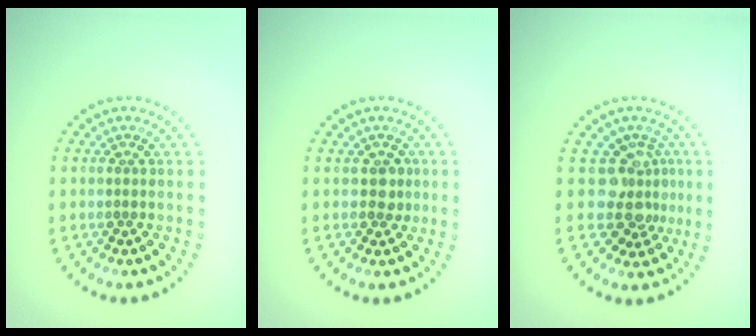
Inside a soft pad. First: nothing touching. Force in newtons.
{"total": 1.4, "press": 1.3, "slide": 0.6}
{"total": 3.6, "press": 2.8, "slide": 2.3}